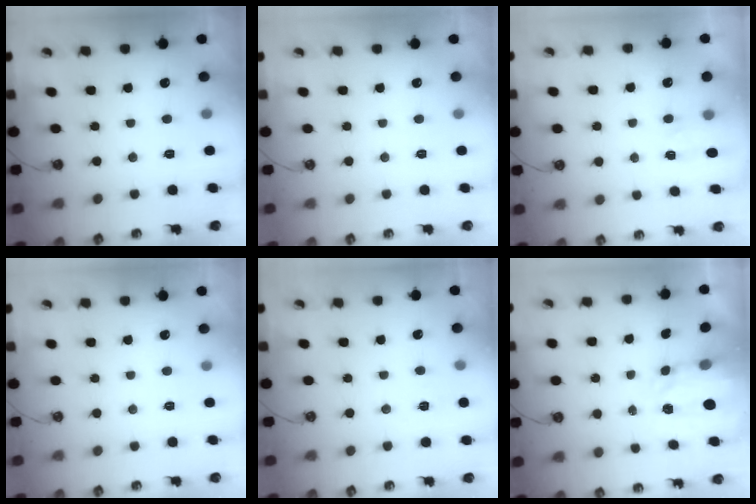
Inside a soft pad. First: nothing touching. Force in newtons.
{"total": 0.0}
{"total": 2.6, "press": 2.5, "slide": 0.4}
{"total": 0.0}
{"total": 3.6, "press": 3.6, "slide": 0.4}
{"total": 3.6, "press": 3.6, "slide": 0.5}